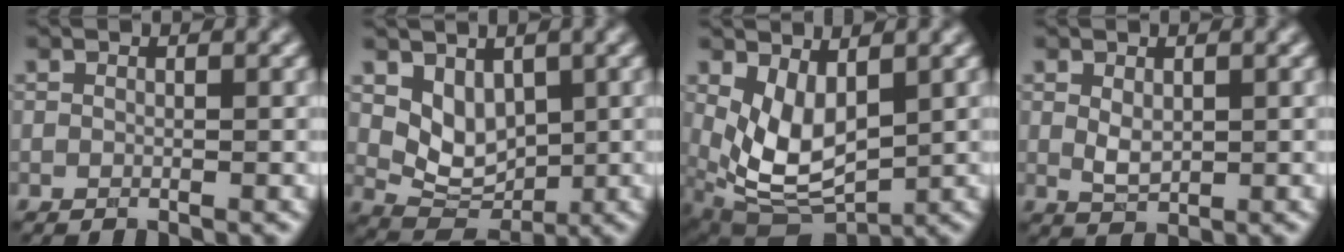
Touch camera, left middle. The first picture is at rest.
{"total": 4.0, "force": [1.4, 2.8, 2.5], "torque": [-0.045, -0.014, 0.027]}
{"total": 5.9, "force": [1.0, 3.3, 4.8], "torque": [-0.104, -0.016, 0.025]}
{"total": 1.9, "force": [0.4, 1.2, 1.5], "torque": [-0.030, -0.003, 0.013]}